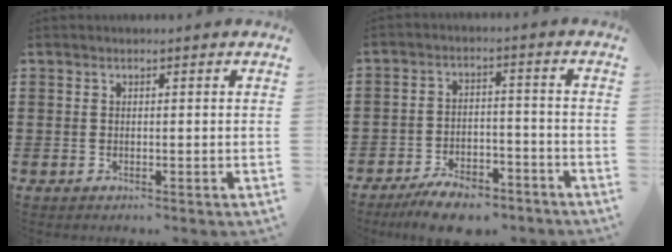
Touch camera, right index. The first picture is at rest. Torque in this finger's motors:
{"motor_torque": [0.92, -0.95, 0.48, 0.02]}